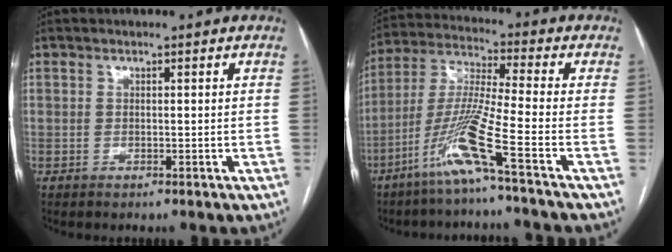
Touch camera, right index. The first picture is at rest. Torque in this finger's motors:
{"motor_torque": [1.48, -0.67, 0.67, 0.21]}